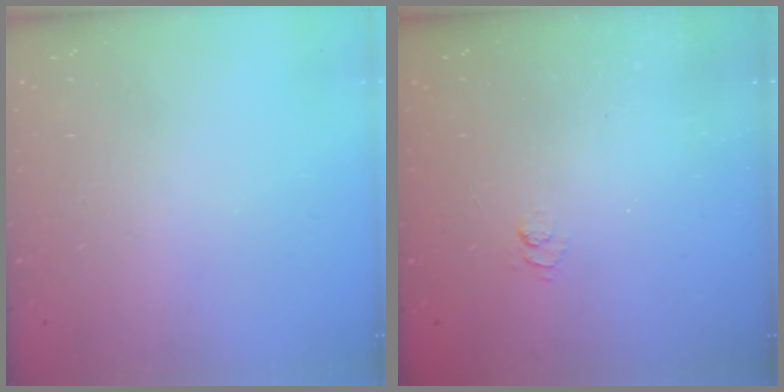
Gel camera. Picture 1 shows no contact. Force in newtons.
{"total": 2.5, "press": 2.0, "slide": 1.4}